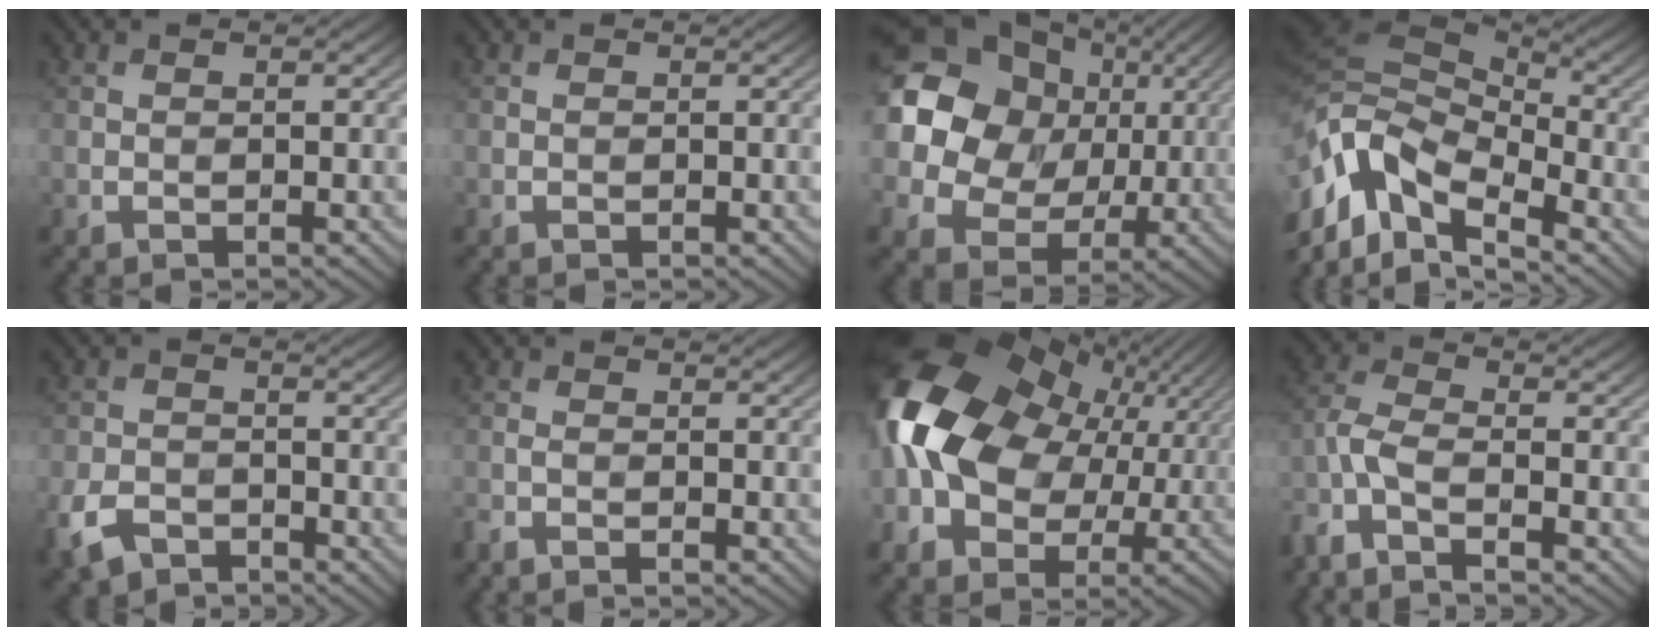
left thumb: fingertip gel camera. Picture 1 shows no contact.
{"total": 0.0}
{"total": 19.0, "force": [5.3, 16.3, 8.2], "torque": [-0.254, 0.042, 0.093]}
{"total": 14.1, "force": [-5.5, 7.5, 10.6], "torque": [-0.242, -0.011, -0.107]}
{"total": 5.4, "force": [-3.7, 3.0, 2.6], "torque": [-0.060, -0.009, -0.078]}
{"total": 1.6, "force": [-1.4, 0.2, 0.8], "torque": [-0.025, -0.005, -0.036]}
{"total": 18.5, "force": [1.1, 13.3, 12.9], "torque": [-0.258, -0.012, 0.038]}
{"total": 5.8, "force": [-4.1, 1.5, 3.8], "torque": [-0.094, -0.006, -0.100]}